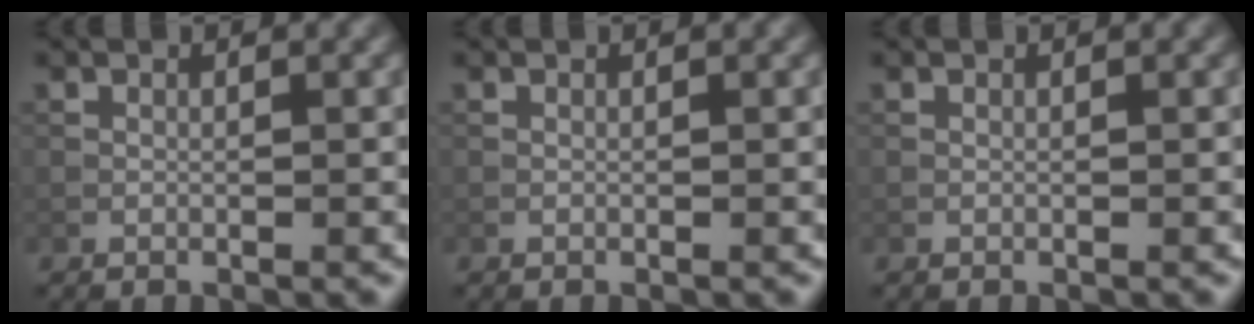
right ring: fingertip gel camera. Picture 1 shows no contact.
{"total": 0.0}
{"total": 0.0}